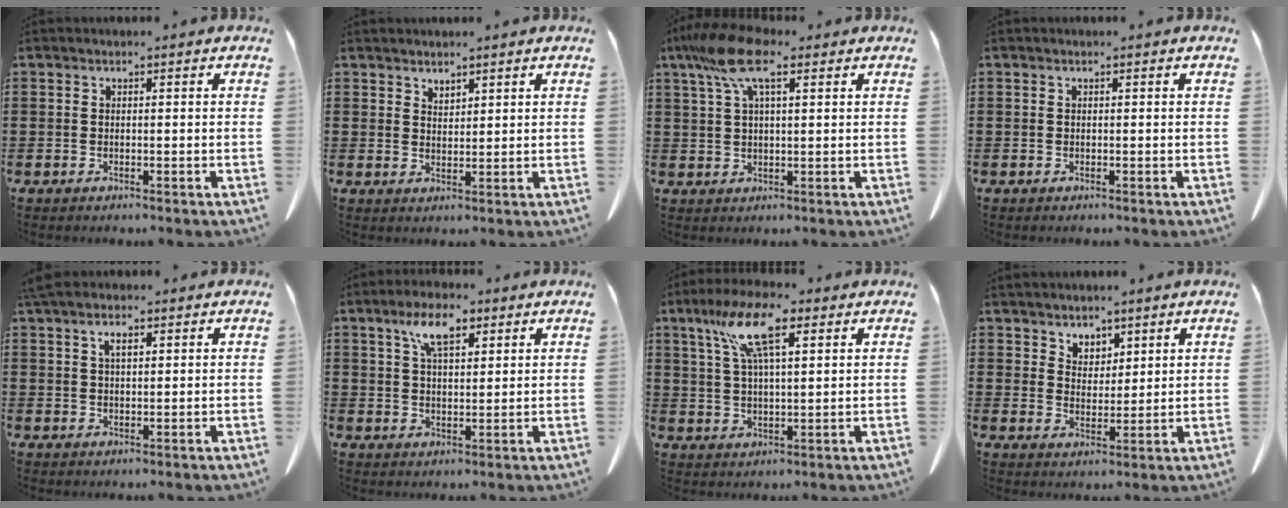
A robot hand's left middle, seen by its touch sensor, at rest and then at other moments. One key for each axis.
{"total": 2.0, "fx": 2.0, "fy": 0.3, "fz": 0.1, "tx": -0.006, "ty": -0.003, "tz": 0.039}
{"total": 9.5, "fx": 5.1, "fy": 2.8, "fz": 7.5, "tx": -0.162, "ty": 0.000, "tz": 0.090}
{"total": 0.0}
{"total": 3.0, "fx": 1.7, "fy": 1.0, "fz": 2.2, "tx": -0.040, "ty": -0.001, "tz": 0.029}
{"total": 7.0, "fx": 4.1, "fy": 2.8, "fz": 4.9, "tx": -0.101, "ty": 0.006, "tz": 0.071}
{"total": 10.7, "fx": 5.8, "fy": 3.1, "fz": 8.4, "tx": -0.183, "ty": 0.003, "tz": 0.101}
{"total": 3.8, "fx": 3.3, "fy": 1.9, "fz": 0.1, "tx": -0.006, "ty": -0.007, "tz": 0.062}